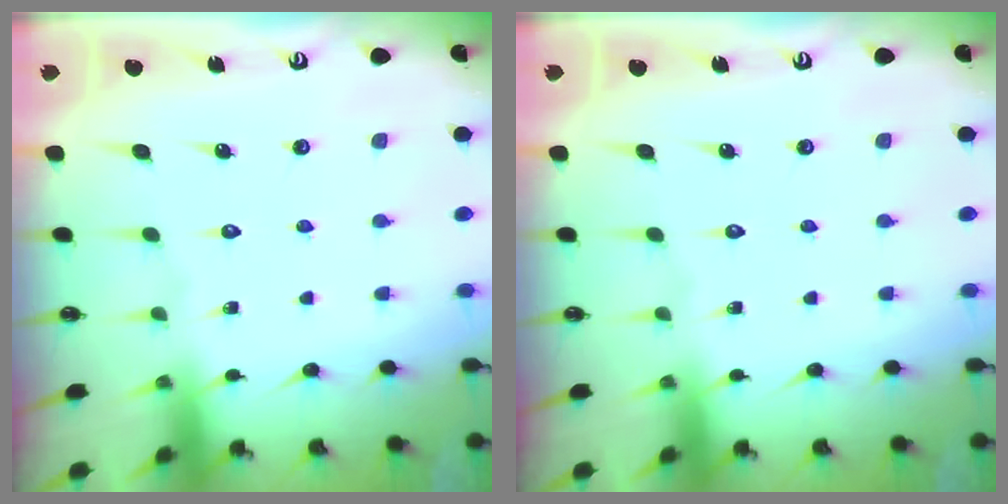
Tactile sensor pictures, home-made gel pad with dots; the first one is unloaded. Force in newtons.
{"total": 0.0}